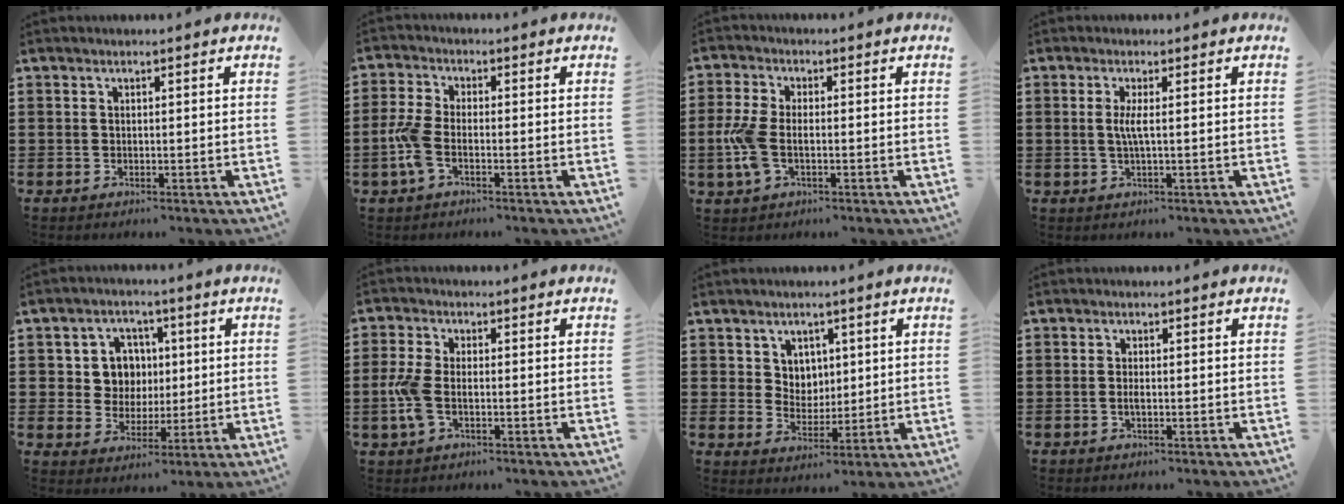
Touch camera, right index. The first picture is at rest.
{"total": 4.8, "force": [-1.5, 2.0, 4.1], "torque": [-0.106, -0.005, -0.036]}
{"total": 5.5, "force": [-0.8, 2.9, 4.6], "torque": [-0.116, -0.008, -0.022]}
{"total": 2.6, "force": [0.0, -0.1, 2.6], "torque": [-0.051, -0.009, 0.000]}
{"total": 6.6, "force": [1.2, 6.0, 2.5], "torque": [-0.067, 0.018, 0.020]}
{"total": 4.8, "force": [-0.9, 2.4, 4.0], "torque": [-0.107, -0.008, -0.024]}
{"total": 2.4, "force": [1.4, 1.8, 0.4], "torque": [-0.015, 0.008, 0.026]}
{"total": 1.0, "force": [-0.2, 0.3, 1.0], "torque": [-0.019, -0.001, -0.003]}